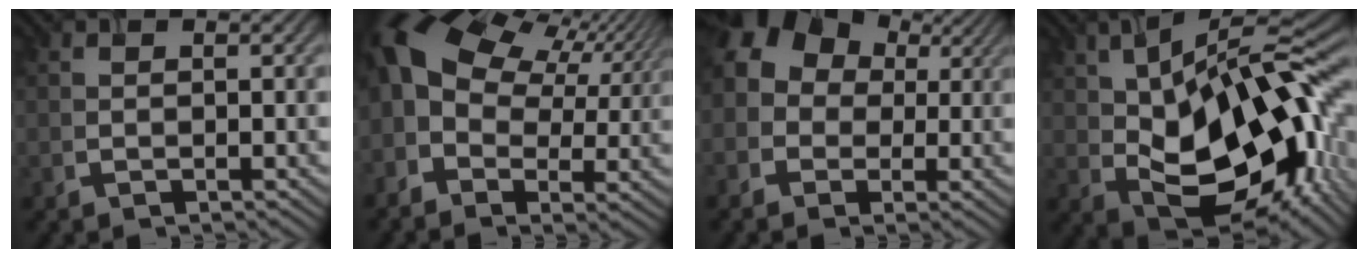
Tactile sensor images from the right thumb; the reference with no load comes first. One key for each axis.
{"total": 15.9, "fx": 4.3, "fy": 10.9, "fz": 10.7, "tx": -0.245, "ty": -0.006, "tz": 0.102}
{"total": 11.5, "fx": 2.1, "fy": 9.7, "fz": 5.8, "tx": -0.140, "ty": 0.026, "tz": 0.019}
{"total": 19.2, "fx": 0.2, "fy": 10.4, "fz": 16.2, "tx": -0.259, "ty": -0.007, "tz": 0.012}